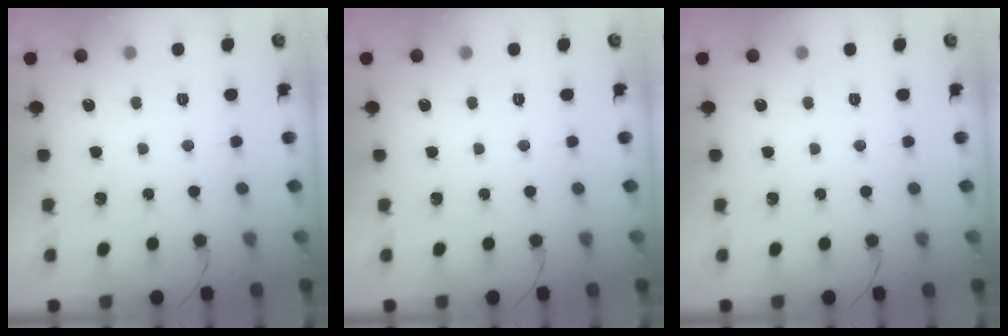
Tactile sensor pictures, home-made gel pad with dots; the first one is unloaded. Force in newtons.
{"total": 0.0}
{"total": 0.0}